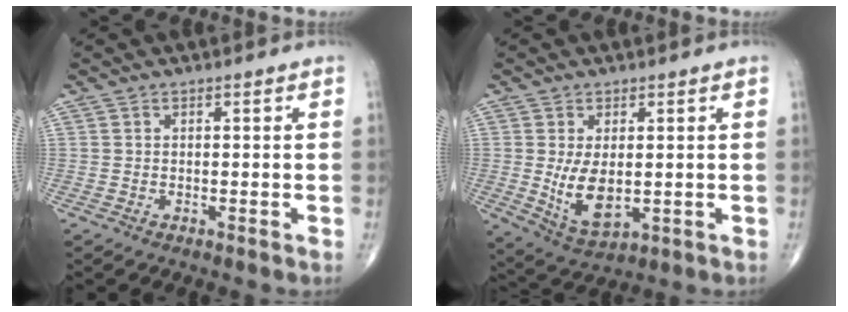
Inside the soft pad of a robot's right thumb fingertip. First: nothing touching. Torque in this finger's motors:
{"motor_torque": [0.03, 0.30, 0.75, 0.24, 0.15]}